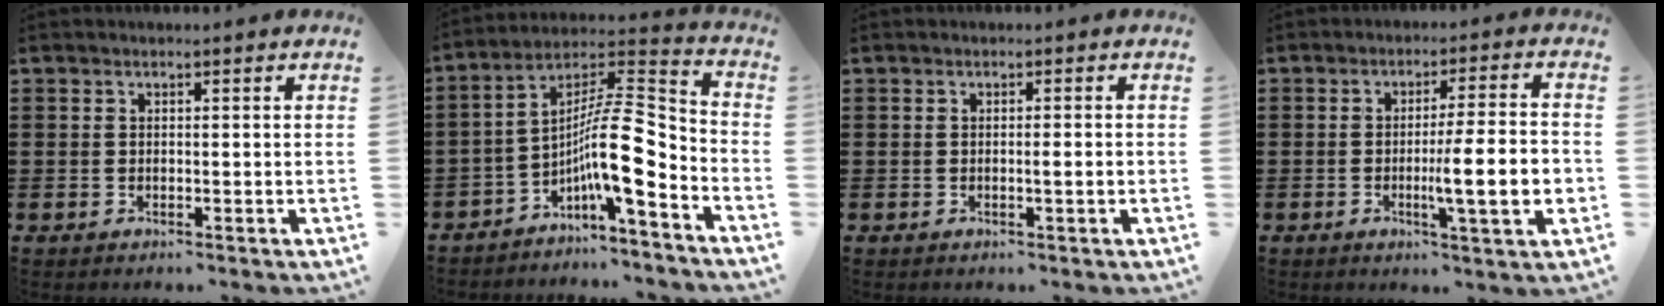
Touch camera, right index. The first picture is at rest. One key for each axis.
{"total": 12.5, "fx": -3.8, "fy": 2.9, "fz": 11.6, "tx": -0.207, "ty": -0.018, "tz": -0.081}
{"total": 1.4, "fx": -0.3, "fy": -0.1, "fz": 1.3, "tx": -0.021, "ty": -0.003, "tz": -0.006}
{"total": 9.8, "fx": -2.0, "fy": 0.8, "fz": 9.6, "tx": -0.148, "ty": -0.015, "tz": -0.039}